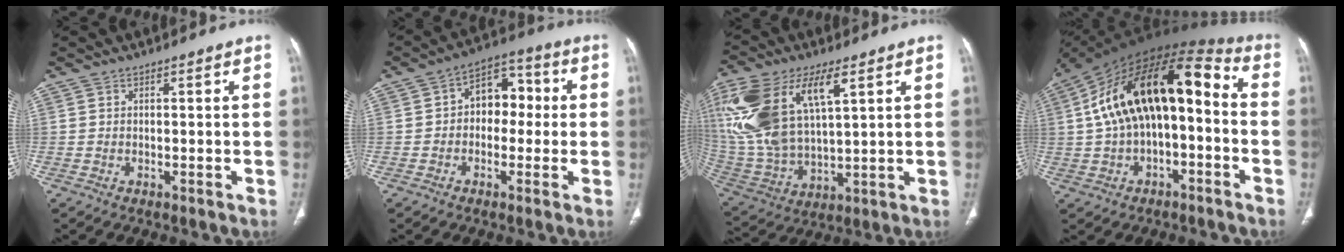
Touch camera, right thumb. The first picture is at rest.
{"total": 9.3, "force": [0.3, 6.6, 6.5], "torque": [-0.056, 0.033, -0.009]}
{"total": 22.8, "force": [8.9, 10.8, 18.0], "torque": [-0.387, -0.013, 0.176]}
{"total": 22.8, "force": [0.1, 12.0, 19.5], "torque": [-0.323, 0.062, -0.002]}